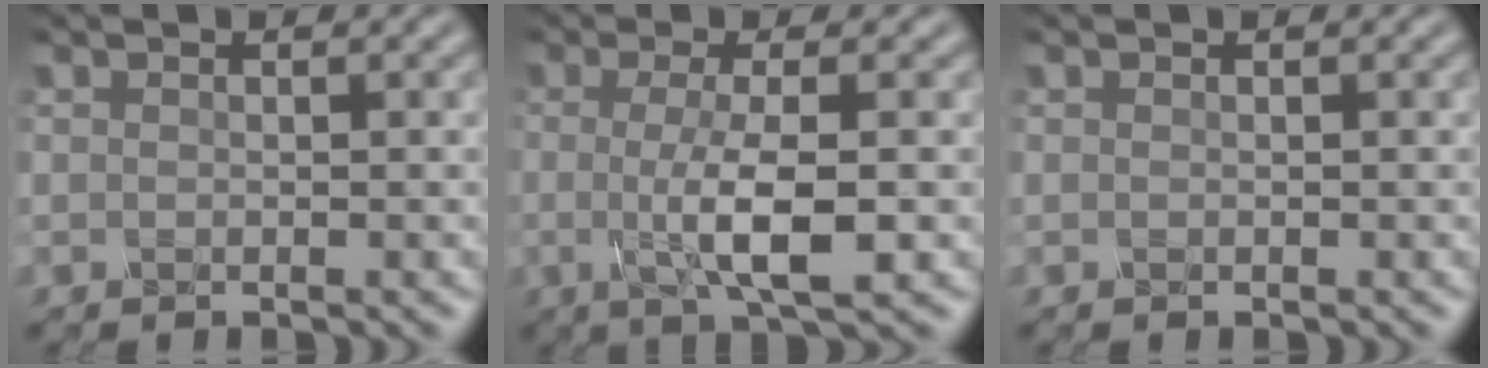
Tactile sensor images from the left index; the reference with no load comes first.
{"total": 5.4, "force": [-0.6, 1.4, 5.2], "torque": [-0.087, -0.010, -0.012]}
{"total": 0.0}